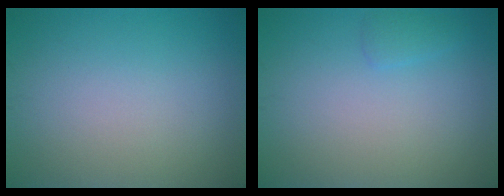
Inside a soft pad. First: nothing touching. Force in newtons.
{"total": 0.9, "press": 0.9, "slide": 0.1}